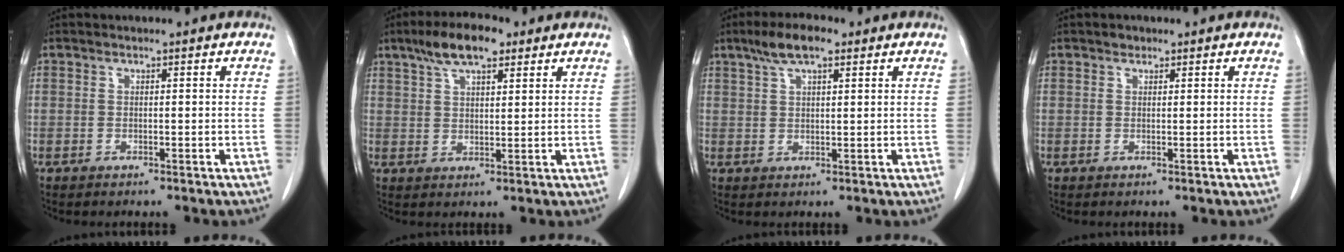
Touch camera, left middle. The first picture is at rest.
{"total": 7.9, "force": [5.1, 2.5, 5.4], "torque": [-0.103, 0.016, 0.089]}
{"total": 5.8, "force": [3.7, 1.5, 4.2], "torque": [-0.086, 0.016, 0.066]}
{"total": 0.8, "force": [0.6, 0.5, 0.2], "torque": [-0.002, 0.000, 0.007]}